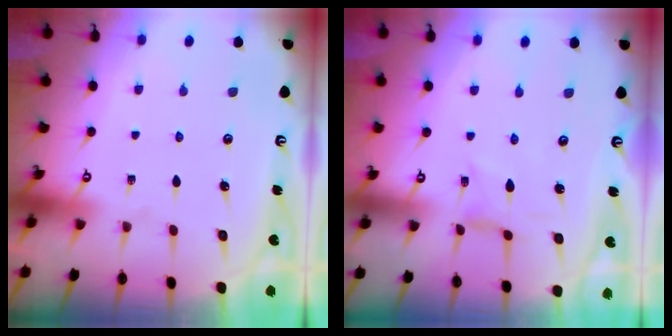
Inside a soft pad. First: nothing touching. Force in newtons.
{"total": 0.0}